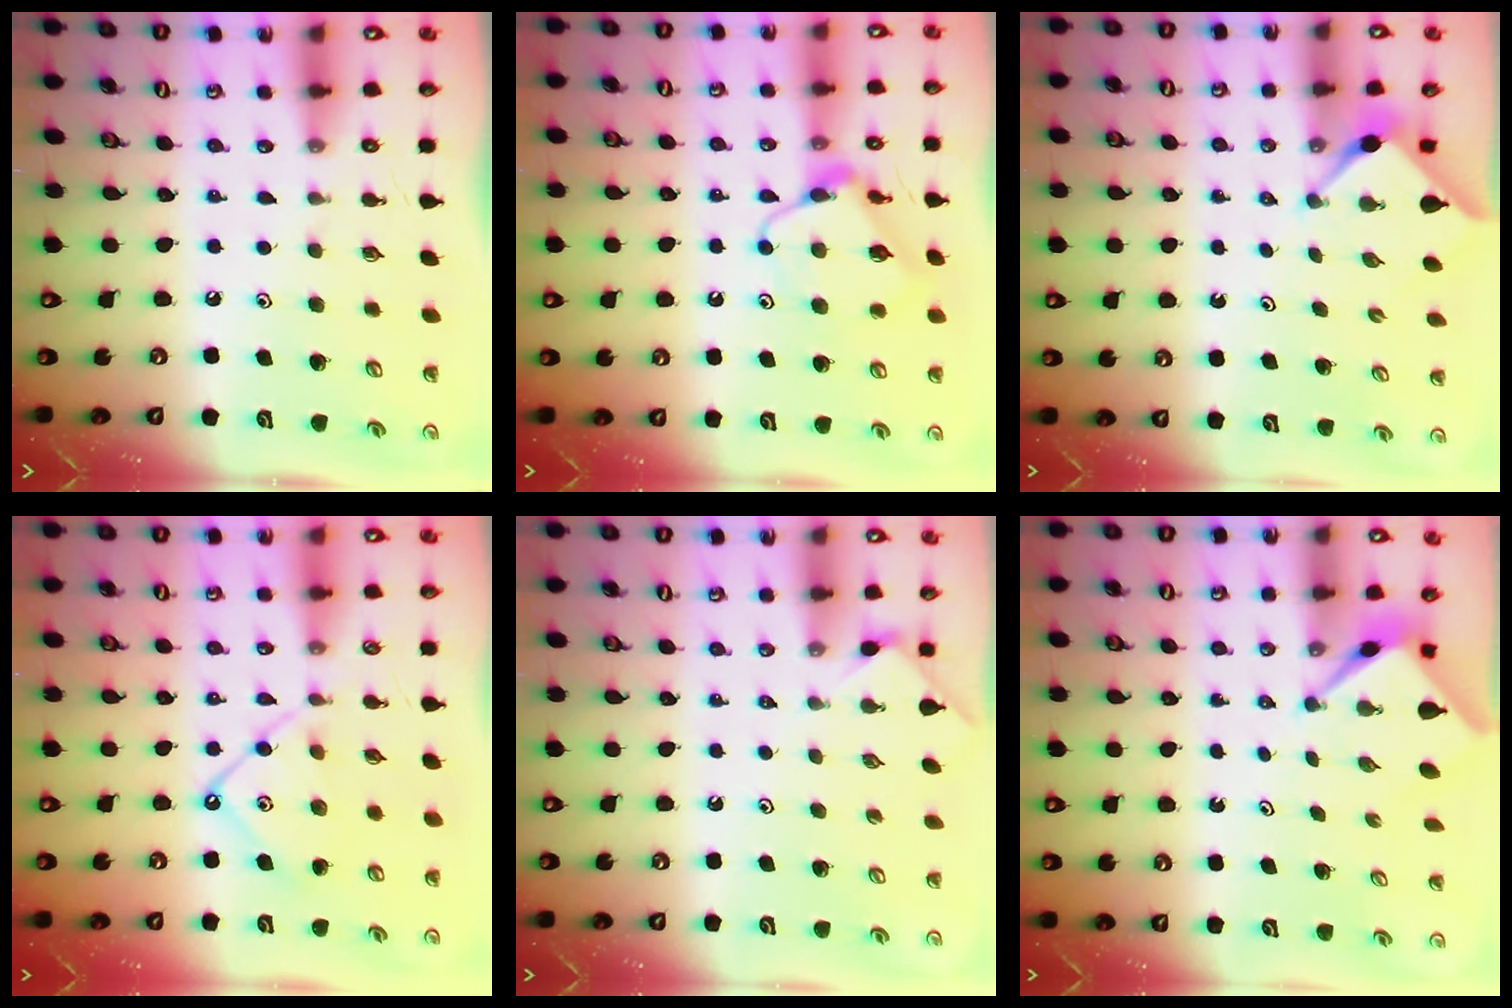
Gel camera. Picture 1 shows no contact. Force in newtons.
{"total": 10.8, "press": 10.8, "slide": 0.3}
{"total": 3.1, "press": 3.1, "slide": 0.3}
{"total": 10.3, "press": 10.3, "slide": 1.0}
{"total": 1.8, "press": 1.7, "slide": 0.4}
{"total": 2.5, "press": 2.5, "slide": 0.2}